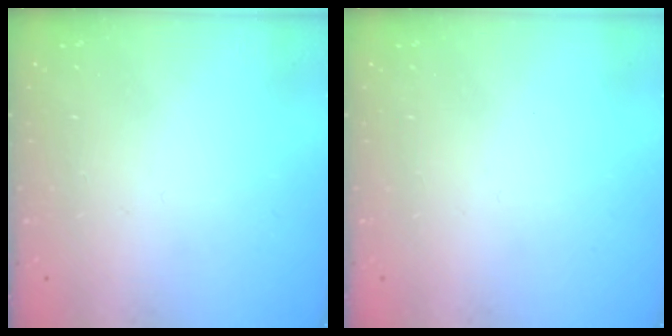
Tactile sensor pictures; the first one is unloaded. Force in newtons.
{"total": 0.0}